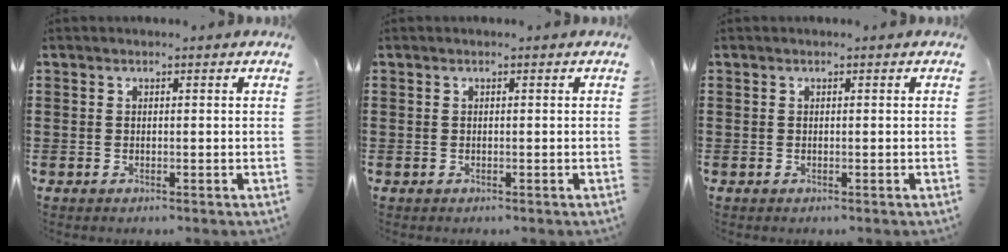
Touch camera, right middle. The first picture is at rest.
{"total": 0.0}
{"total": 0.0}